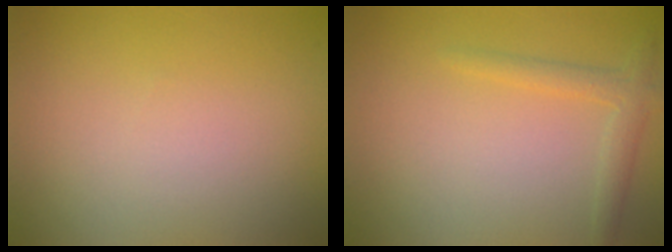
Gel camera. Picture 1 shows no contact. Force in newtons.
{"total": 1.9, "press": 1.9, "slide": 0.1}